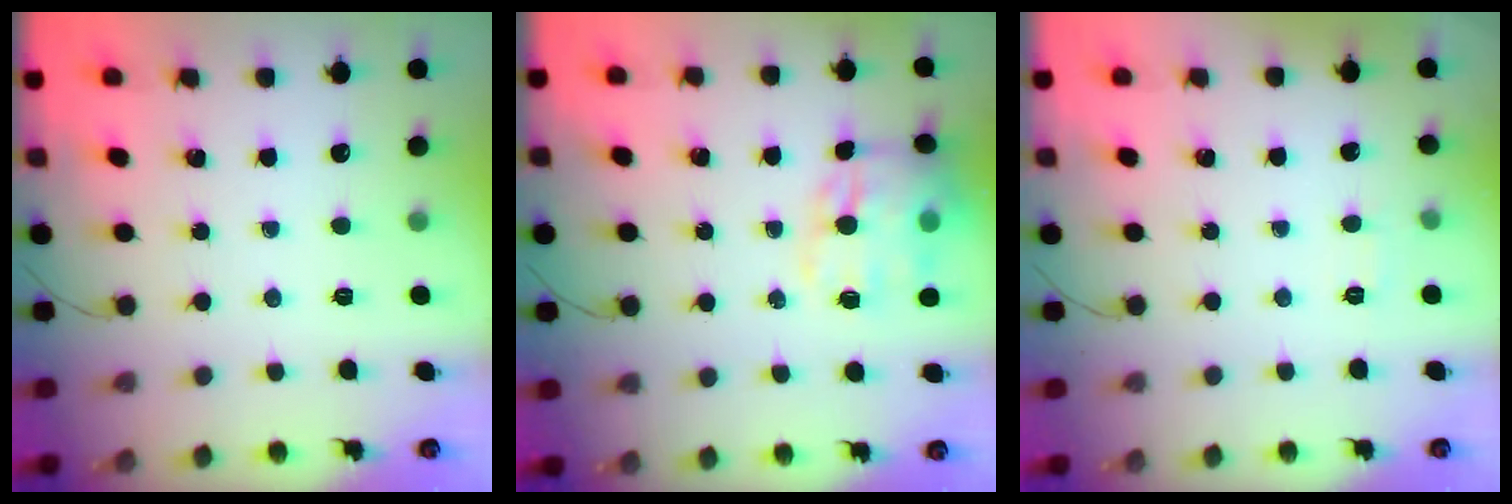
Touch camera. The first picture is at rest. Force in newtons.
{"total": 14.2, "press": 13.9, "slide": 3.0}
{"total": 2.0, "press": 1.7, "slide": 1.0}